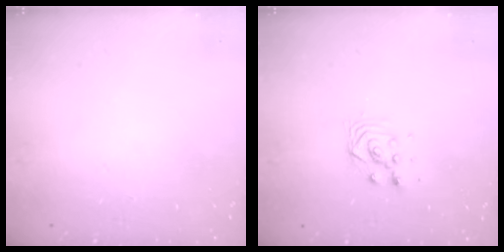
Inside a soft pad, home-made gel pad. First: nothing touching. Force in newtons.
{"total": 2.9, "press": 2.8, "slide": 0.8}